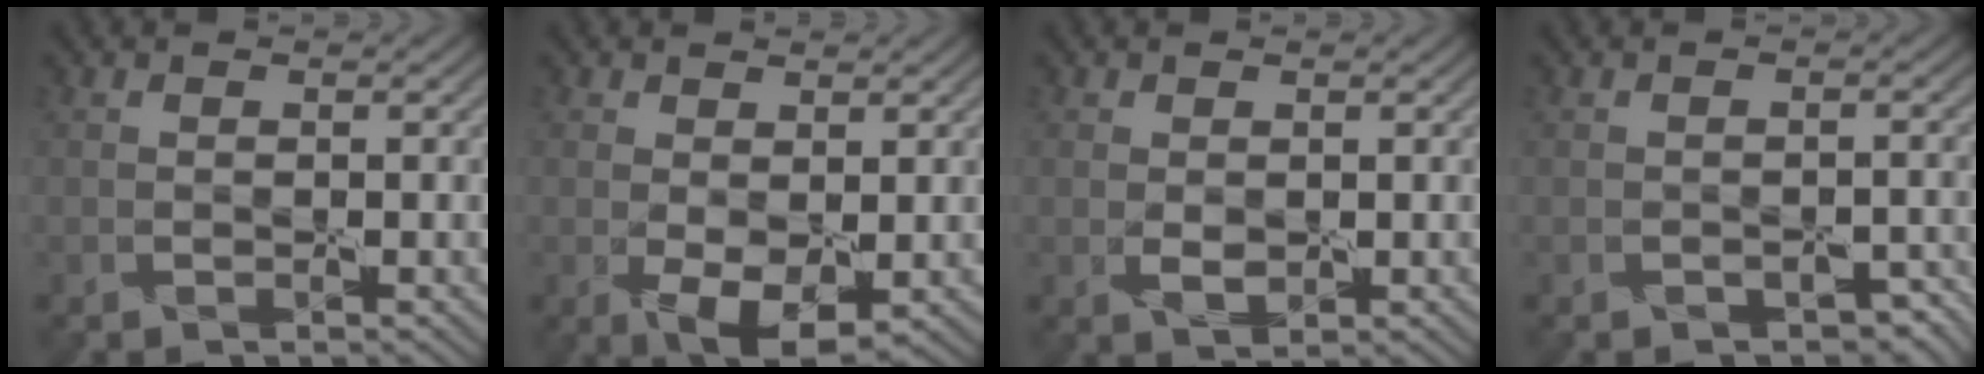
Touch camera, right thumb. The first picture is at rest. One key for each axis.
{"total": 4.3, "fx": -0.3, "fy": 2.2, "fz": 3.7, "tx": -0.081, "ty": -0.011, "tz": 0.001}
{"total": 1.8, "fx": 0.1, "fy": 1.2, "fz": 1.4, "tx": -0.034, "ty": -0.006, "tz": 0.008}
{"total": 2.7, "fx": -1.7, "fy": 1.5, "fz": 1.4, "tx": -0.023, "ty": -0.007, "tz": -0.013}